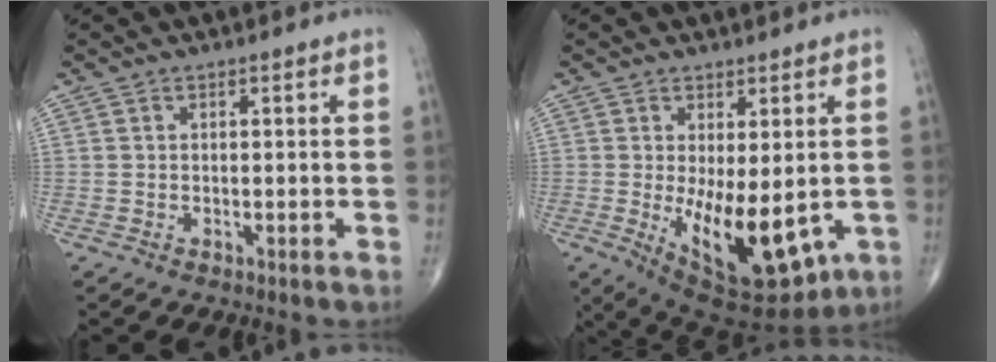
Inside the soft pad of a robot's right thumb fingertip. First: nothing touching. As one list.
[{"total": 14.6, "force": [-2.4, 6.4, 12.9], "torque": [-0.188, -0.027, -0.012]}]